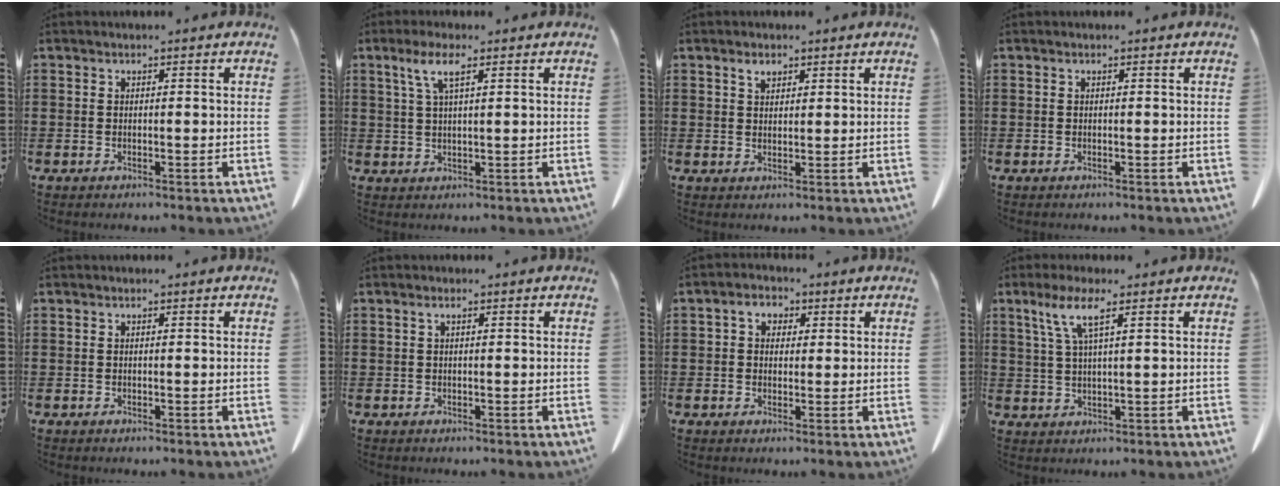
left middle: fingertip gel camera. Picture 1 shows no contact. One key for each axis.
{"total": 4.3, "fx": 2.2, "fy": 1.0, "fz": 3.6, "tx": -0.078, "ty": 0.006, "tz": 0.037}
{"total": 1.9, "fx": 1.3, "fy": 1.0, "fz": 1.0, "tx": -0.016, "ty": 0.001, "tz": 0.022}
{"total": 0.0}
{"total": 0.0}
{"total": 0.7, "fx": 0.2, "fy": 0.3, "fz": 0.6, "tx": -0.014, "ty": 0.004, "tz": 0.002}
{"total": 2.9, "fx": 0.9, "fy": 2.2, "fz": 1.6, "tx": -0.040, "ty": 0.012, "tz": 0.013}
{"total": 5.7, "fx": 3.0, "fy": 0.9, "fz": 4.8, "tx": -0.110, "ty": 0.004, "tz": 0.048}